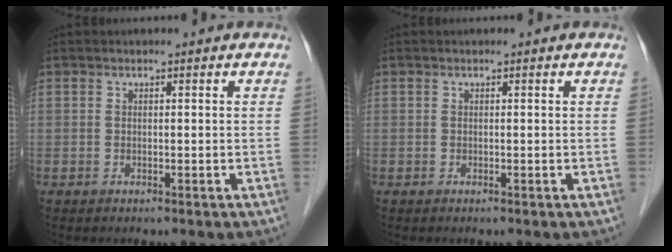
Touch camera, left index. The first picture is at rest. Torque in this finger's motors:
{"motor_torque": [0.00, 0.00, 0.00, 0.00]}